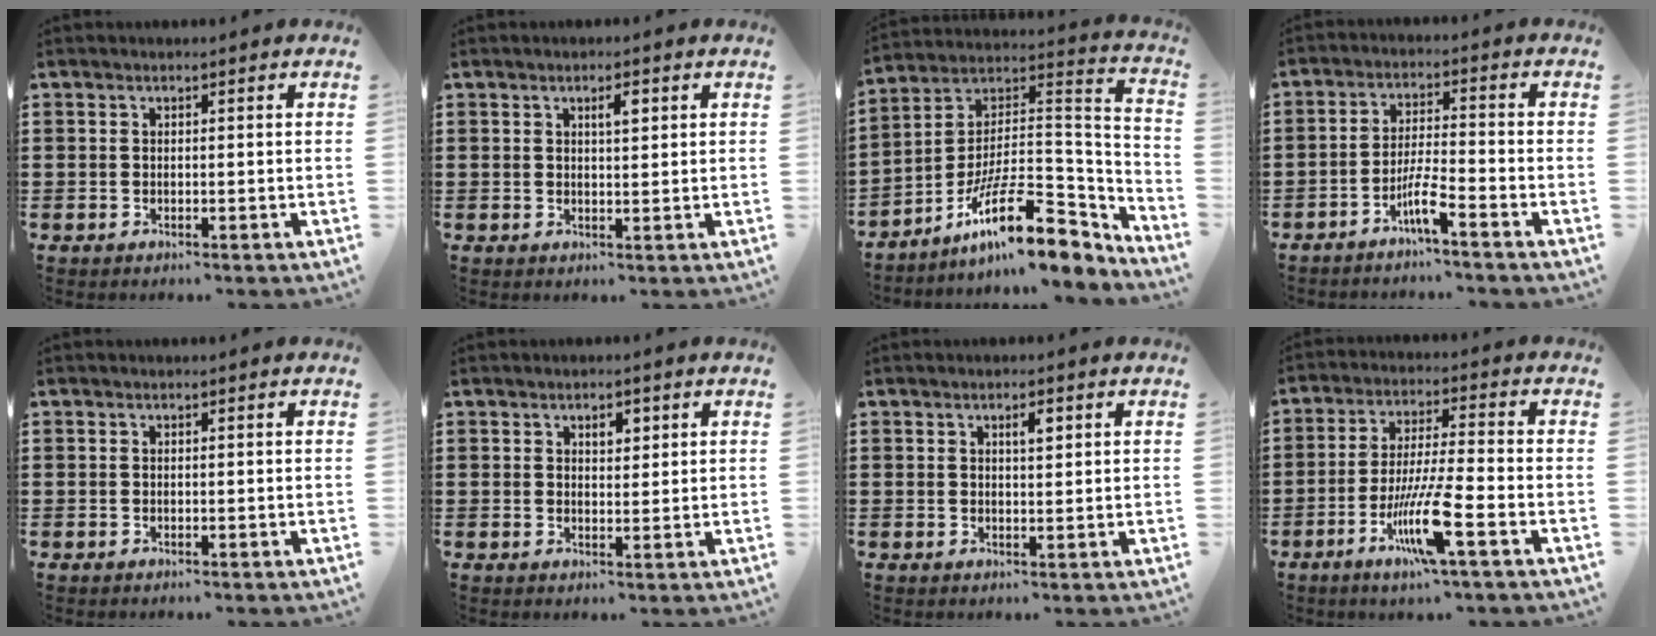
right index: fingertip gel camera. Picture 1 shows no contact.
{"total": 2.3, "force": [0.9, 0.7, 2.0], "torque": [-0.032, 0.003, 0.012]}
{"total": 16.0, "force": [-10.1, 5.1, 11.2], "torque": [-0.179, 0.021, -0.178]}
{"total": 4.8, "force": [-3.2, 0.1, 3.5], "torque": [-0.083, -0.009, -0.065]}
{"total": 0.0}
{"total": 2.4, "force": [1.2, 1.4, 1.6], "torque": [-0.019, 0.001, 0.017]}
{"total": 2.2, "force": [0.9, 0.7, 1.8], "torque": [-0.030, 0.002, 0.012]}
{"total": 10.4, "force": [-4.9, 0.7, 9.1], "torque": [-0.186, -0.011, -0.096]}